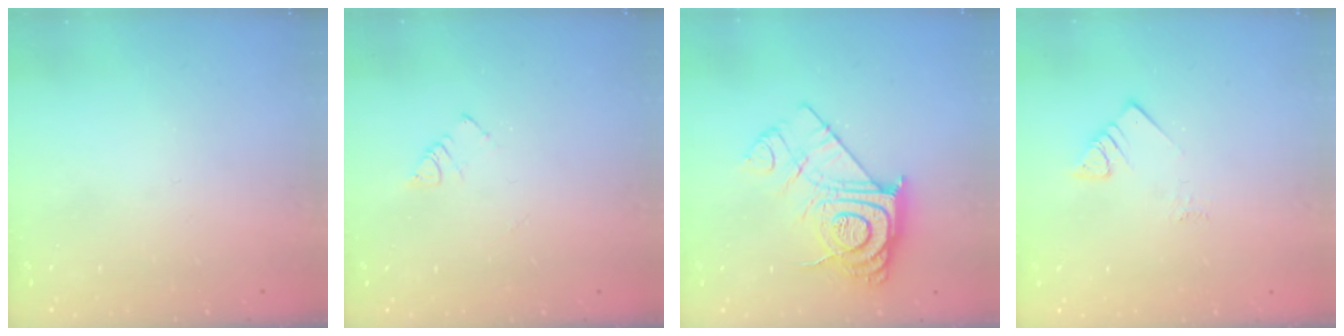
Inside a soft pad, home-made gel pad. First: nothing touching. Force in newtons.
{"total": 3.9, "press": 3.9, "slide": 0.4}
{"total": 14.6, "press": 14.5, "slide": 0.9}
{"total": 3.3, "press": 3.3, "slide": 0.4}